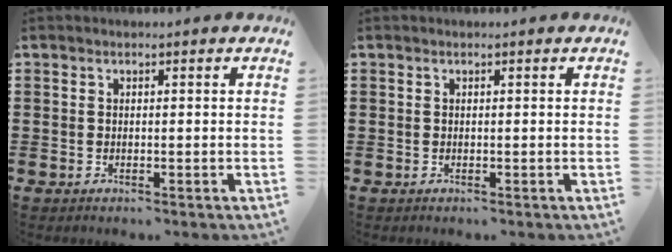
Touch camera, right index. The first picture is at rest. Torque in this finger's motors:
{"motor_torque": [0.00, 0.00, 0.00, 0.00]}